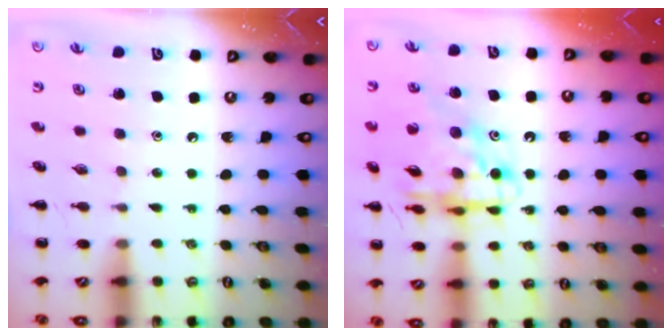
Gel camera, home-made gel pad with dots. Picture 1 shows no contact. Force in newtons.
{"total": 15.6, "press": 15.1, "slide": 4.0}